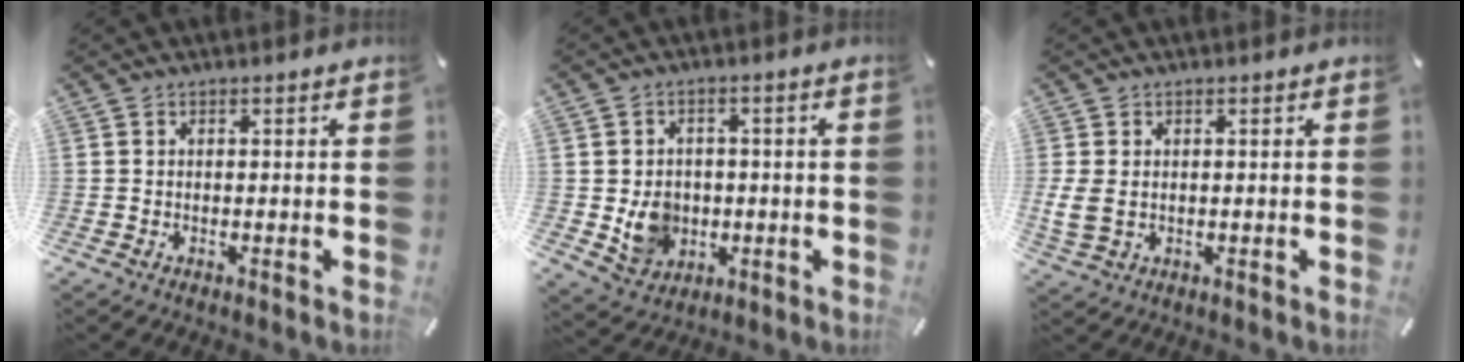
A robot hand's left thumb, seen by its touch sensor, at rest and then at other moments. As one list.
[{"total": 7.5, "force": [-0.9, 6.9, 2.9], "torque": [-0.056, 0.006, -0.014]}, {"total": 4.3, "force": [0.3, 3.1, 3.0], "torque": [-0.069, 0.002, 0.006]}]